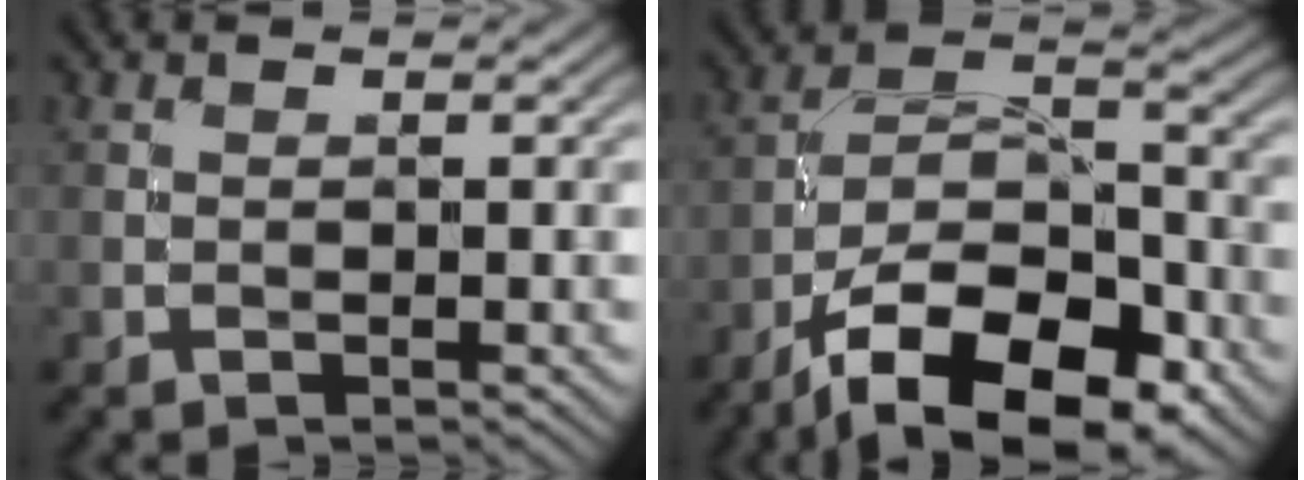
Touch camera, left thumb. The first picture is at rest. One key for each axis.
{"total": 15.9, "fx": -9.8, "fy": 7.1, "fz": 10.4, "tx": -0.184, "ty": -0.012, "tz": -0.169}